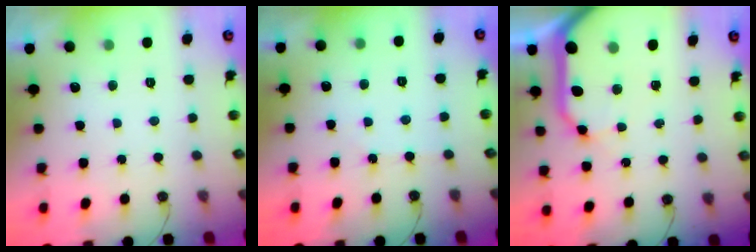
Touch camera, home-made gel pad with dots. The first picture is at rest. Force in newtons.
{"total": 1.6, "press": 1.5, "slide": 0.3}
{"total": 14.1, "press": 14.0, "slide": 1.8}